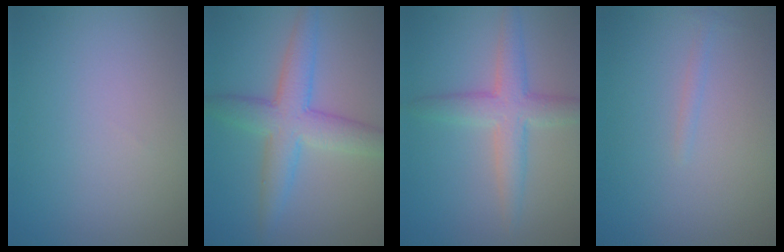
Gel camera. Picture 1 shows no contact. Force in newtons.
{"total": 5.4, "press": 5.4, "slide": 0.0}
{"total": 4.1, "press": 4.1, "slide": 0.1}
{"total": 0.6, "press": 0.6, "slide": 0.1}